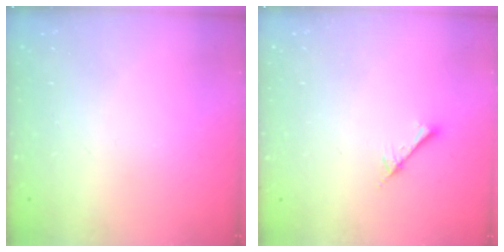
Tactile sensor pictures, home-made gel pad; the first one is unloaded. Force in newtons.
{"total": 2.2, "press": 2.2, "slide": 0.3}